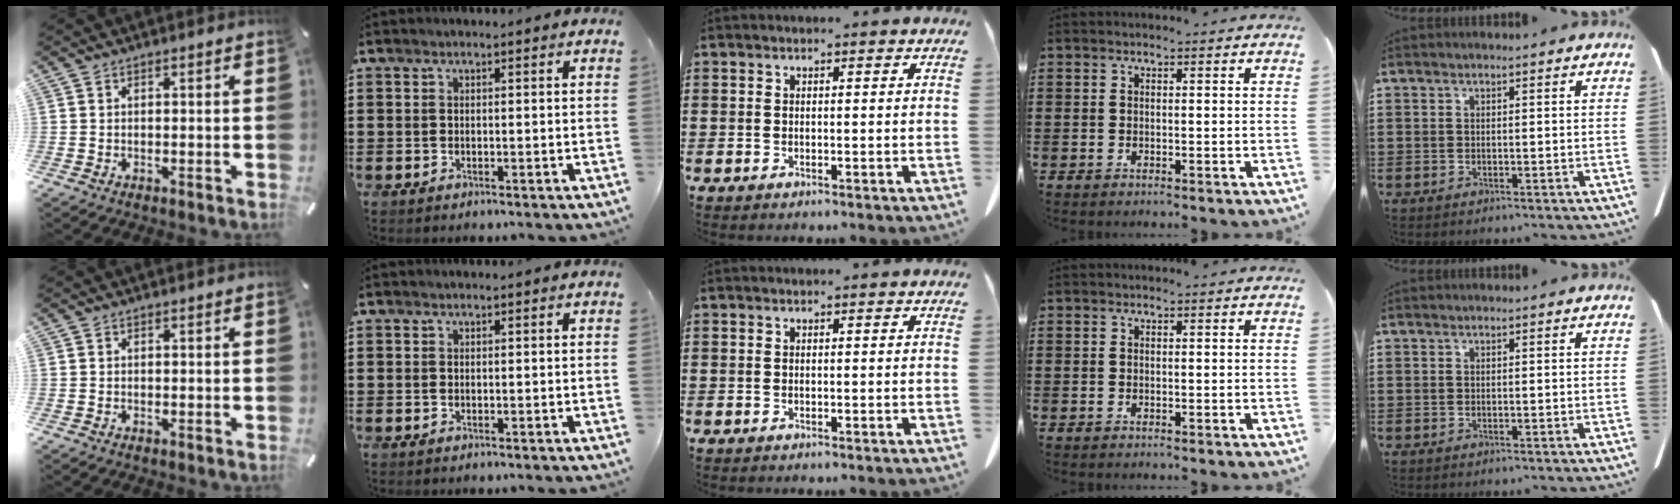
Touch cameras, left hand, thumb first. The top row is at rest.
{}